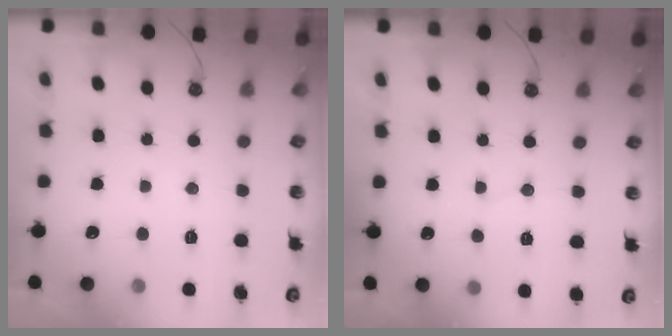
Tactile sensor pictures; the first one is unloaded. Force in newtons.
{"total": 2.5, "press": 2.5, "slide": 0.3}